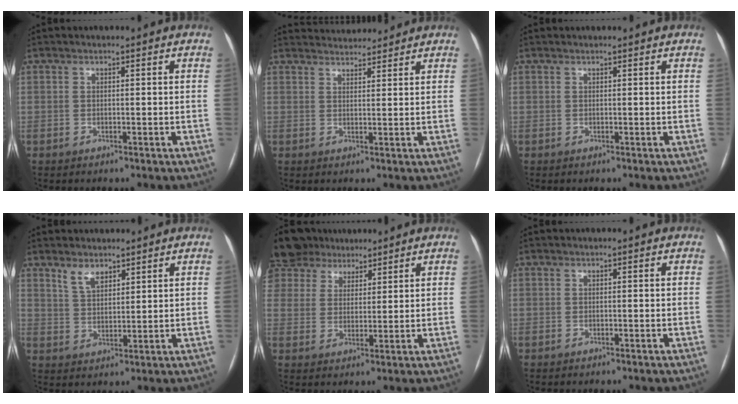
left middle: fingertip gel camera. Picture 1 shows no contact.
{"total": 4.7, "force": [4.6, 0.5, 0.4], "torque": [-0.011, 0.025, 0.069]}
{"total": 0.6, "force": [0.6, 0.1, 0.2], "torque": [-0.006, 0.012, 0.012]}
{"total": 4.1, "force": [3.3, 2.0, 1.5], "torque": [-0.034, 0.001, 0.069]}
{"total": 12.8, "force": [10.1, 7.3, 2.6], "torque": [-0.077, 0.042, 0.190]}
{"total": 0.0}